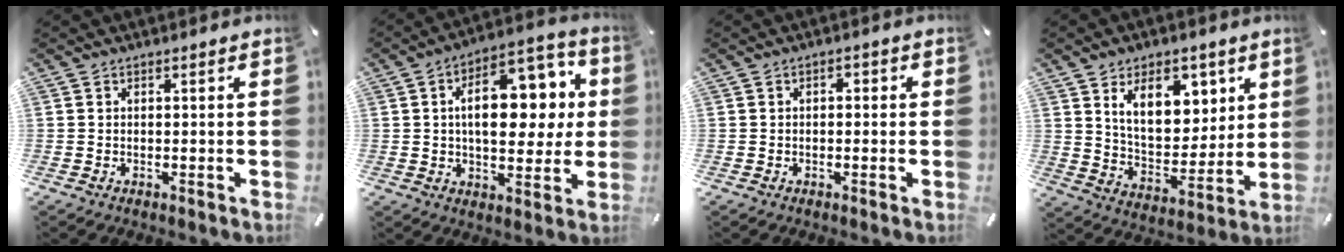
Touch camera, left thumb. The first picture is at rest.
{"total": 17.8, "force": [3.8, 10.4, 14.0], "torque": [-0.195, -0.008, 0.065]}
{"total": 1.4, "force": [-0.5, 0.9, 0.9], "torque": [-0.019, 0.008, -0.012]}
{"total": 13.8, "force": [7.4, 8.7, 7.8], "torque": [-0.121, -0.032, 0.134]}